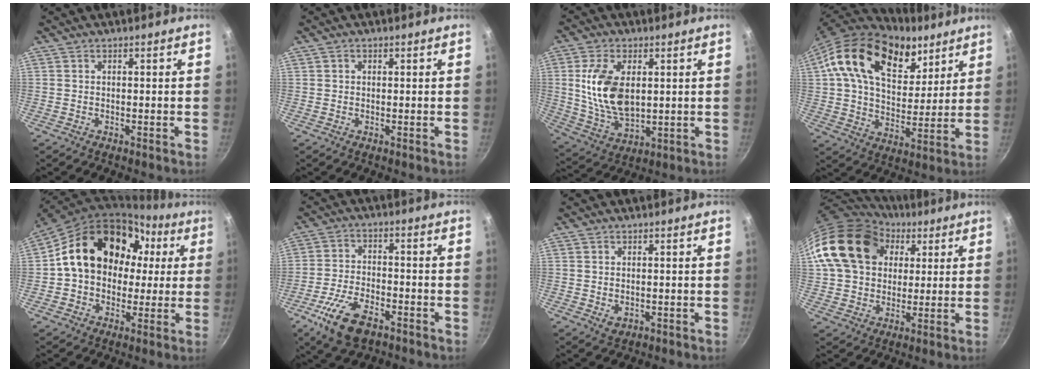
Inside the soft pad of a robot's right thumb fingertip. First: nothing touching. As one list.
[{"total": 0.6, "force": [0.2, 0.5, 0.2], "torque": [-0.002, 0.003, 0.002]}, {"total": 13.9, "force": [2.3, 8.1, 11.0], "torque": [-0.196, -0.017, 0.052]}, {"total": 22.7, "force": [12.5, 13.1, 13.8], "torque": [-0.197, -0.039, 0.207]}, {"total": 20.8, "force": [3.3, 16.0, 12.8], "torque": [-0.185, 0.047, 0.050]}, {"total": 11.0, "force": [-6.0, 5.2, 7.5], "torque": [-0.143, 0.023, -0.114]}, {"total": 1.6, "force": [0.0, 1.2, 1.0], "torque": [-0.016, -0.005, 0.003]}, {"total": 19.5, "force": [6.5, 14.9, 10.8], "torque": [-0.174, 0.011, 0.112]}]